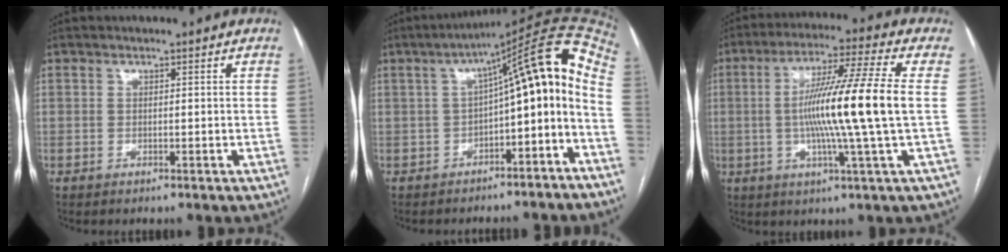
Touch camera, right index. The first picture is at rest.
{"total": 15.1, "force": [-2.9, 3.4, 14.5], "torque": [-0.188, 0.056, -0.040]}
{"total": 14.7, "force": [-0.4, -2.1, 14.5], "torque": [-0.259, -0.003, -0.012]}